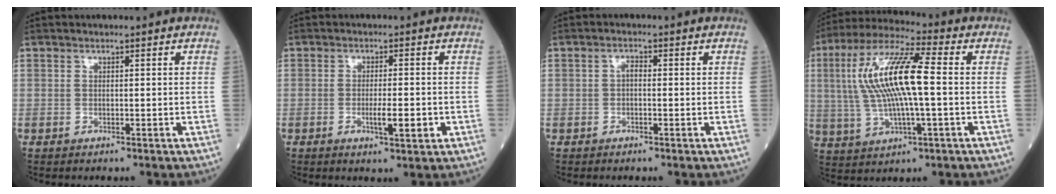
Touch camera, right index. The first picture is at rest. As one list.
[{"total": 4.6, "force": [-1.3, 1.1, 4.3], "torque": [-0.078, -0.003, -0.015]}, {"total": 1.9, "force": [-0.1, 1.2, 1.5], "torque": [-0.042, 0.010, -0.003]}, {"total": 16.0, "force": [0.9, 3.4, 15.6], "torque": [-0.330, 0.021, 0.017]}]